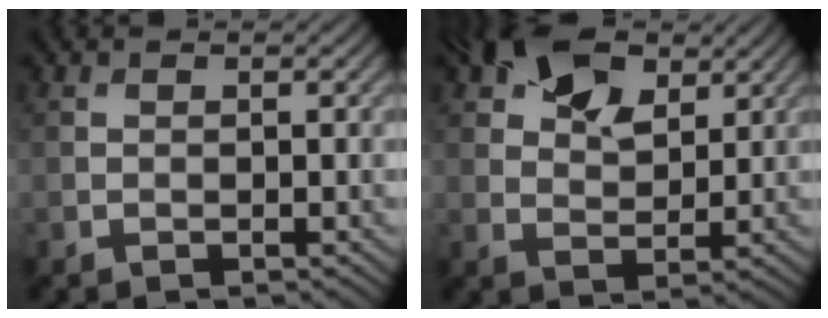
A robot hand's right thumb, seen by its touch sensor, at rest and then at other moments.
{"total": 8.8, "force": [4.9, 5.1, 5.3], "torque": [-0.109, 0.009, 0.088]}